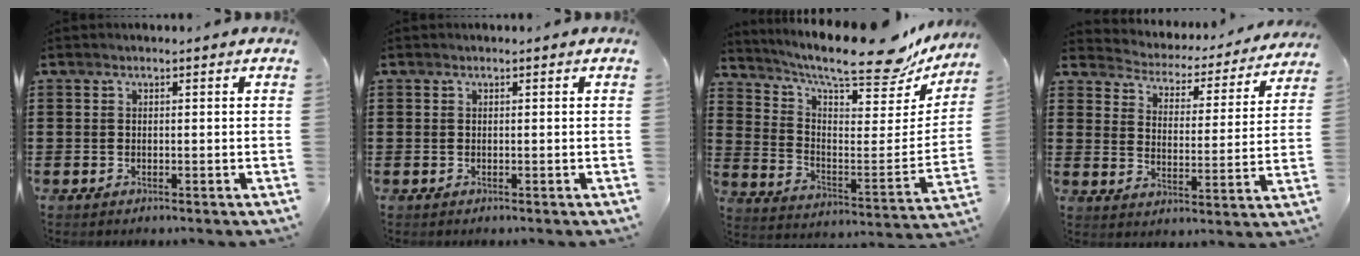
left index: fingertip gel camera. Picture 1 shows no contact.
{"total": 0.0}
{"total": 10.7, "force": [9.2, 1.0, 5.5], "torque": [-0.112, -0.077, 0.146]}
{"total": 3.1, "force": [3.0, 0.7, -0.2], "torque": [-0.019, -0.028, 0.042]}